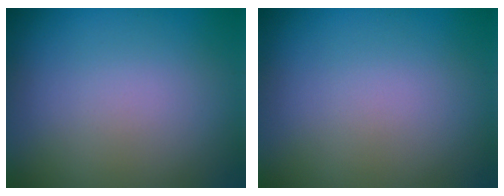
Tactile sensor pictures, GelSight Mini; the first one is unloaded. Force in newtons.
{"total": 0.0}